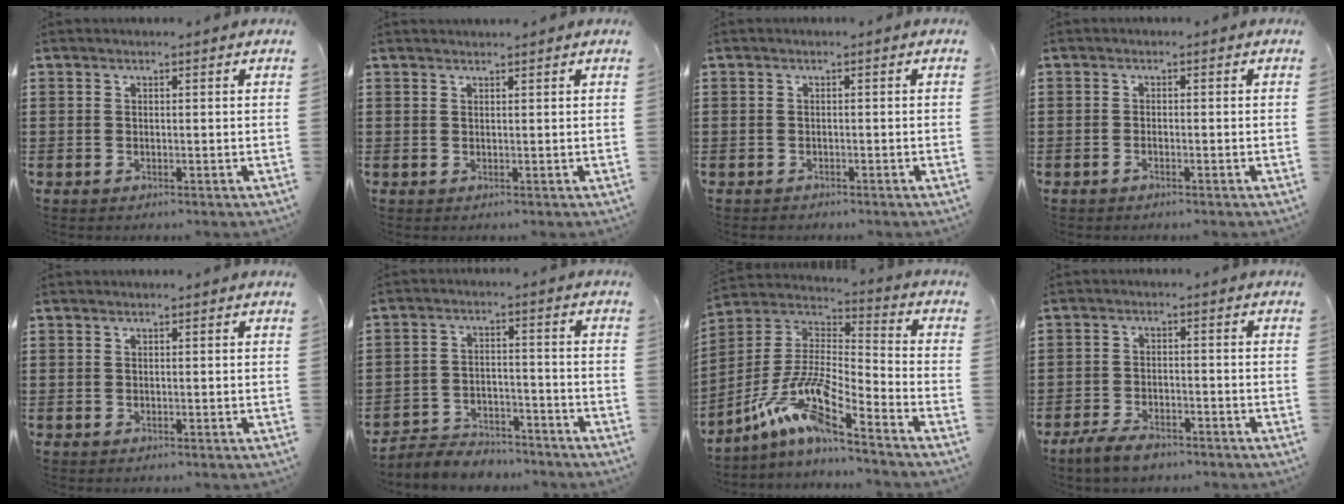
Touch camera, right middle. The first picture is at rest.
{"total": 0.7, "force": [0.7, 0.1, -0.1], "torque": [0.000, -0.001, 0.014]}
{"total": 1.0, "force": [-0.8, 0.7, -0.1], "torque": [0.002, 0.004, -0.018]}
{"total": 0.8, "force": [-0.7, 0.1, 0.5], "torque": [-0.011, -0.003, -0.012]}
{"total": 0.0}
{"total": 4.9, "force": [-4.8, 1.1, 0.1], "torque": [-0.005, 0.011, -0.100]}
{"total": 11.0, "force": [-8.2, 1.2, 7.2], "torque": [-0.174, -0.018, -0.174]}
{"total": 4.0, "force": [-3.3, 1.4, 1.7], "torque": [-0.043, 0.003, -0.067]}